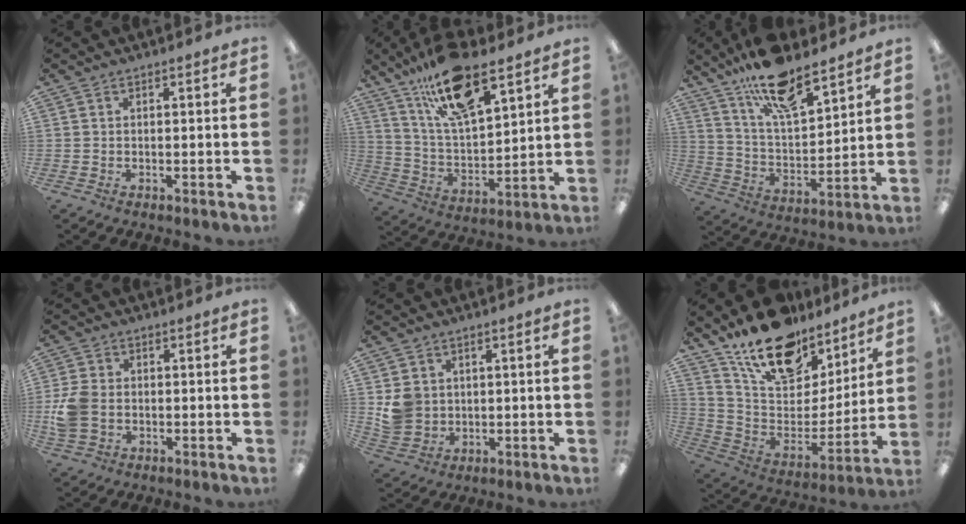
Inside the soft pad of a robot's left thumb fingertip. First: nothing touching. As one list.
[{"total": 18.4, "force": [12.4, 6.7, 11.8], "torque": [-0.205, -0.054, 0.212]}, {"total": 16.4, "force": [12.7, 5.4, 8.8], "torque": [-0.156, -0.072, 0.221]}, {"total": 7.7, "force": [-0.9, 6.0, 4.8], "torque": [-0.099, 0.009, -0.015]}, {"total": 5.6, "force": [1.4, 5.2, 1.5], "torque": [-0.017, 0.004, 0.028]}, {"total": 20.4, "force": [16.0, 9.7, 8.0], "torque": [-0.145, -0.109, 0.286]}]